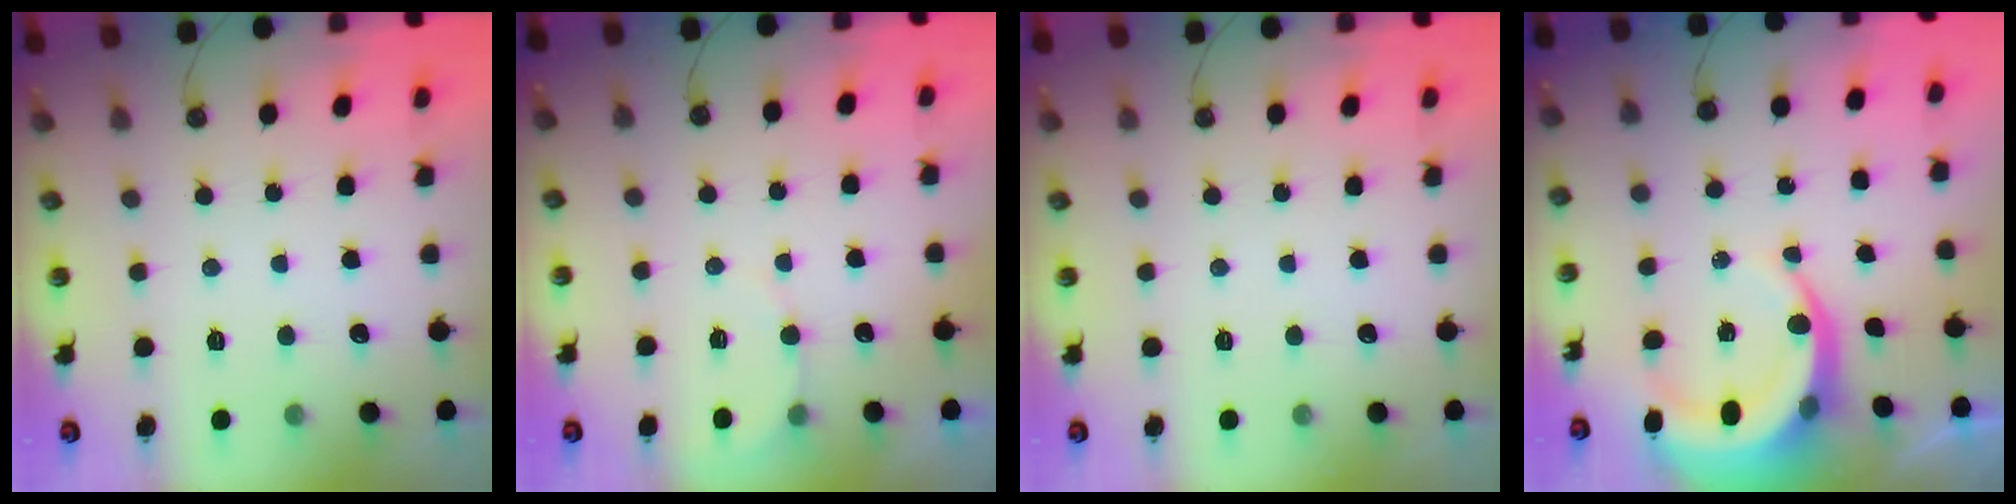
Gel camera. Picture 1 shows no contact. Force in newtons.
{"total": 3.8, "press": 3.4, "slide": 1.6}
{"total": 0.0}
{"total": 8.0, "press": 7.9, "slide": 1.0}